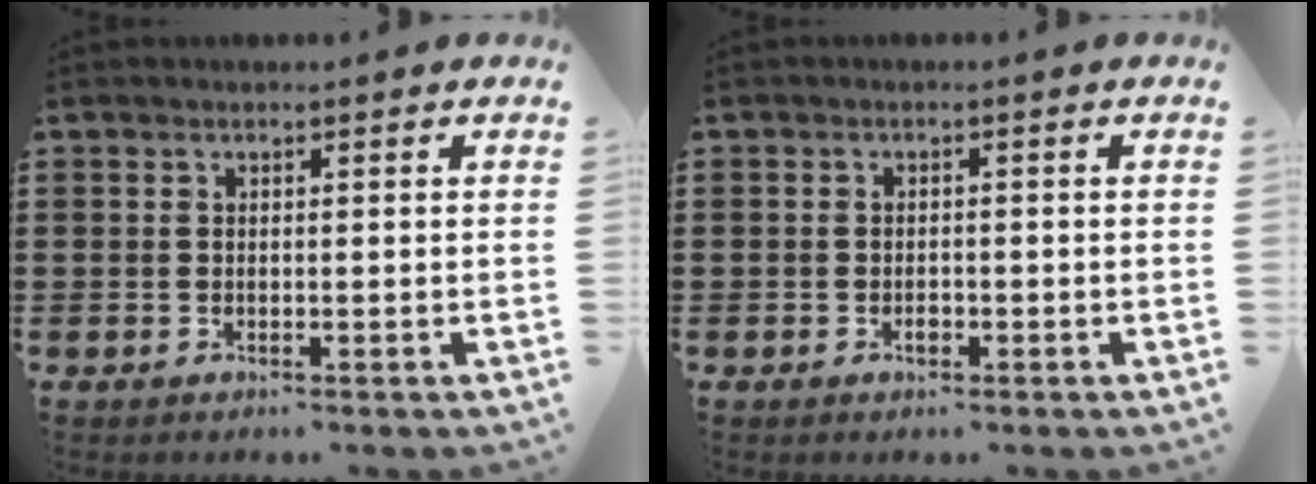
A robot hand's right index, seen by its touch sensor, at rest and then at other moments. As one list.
[{"total": 1.1, "force": [-0.6, 0.7, 0.6], "torque": [-0.014, -0.002, -0.012]}]